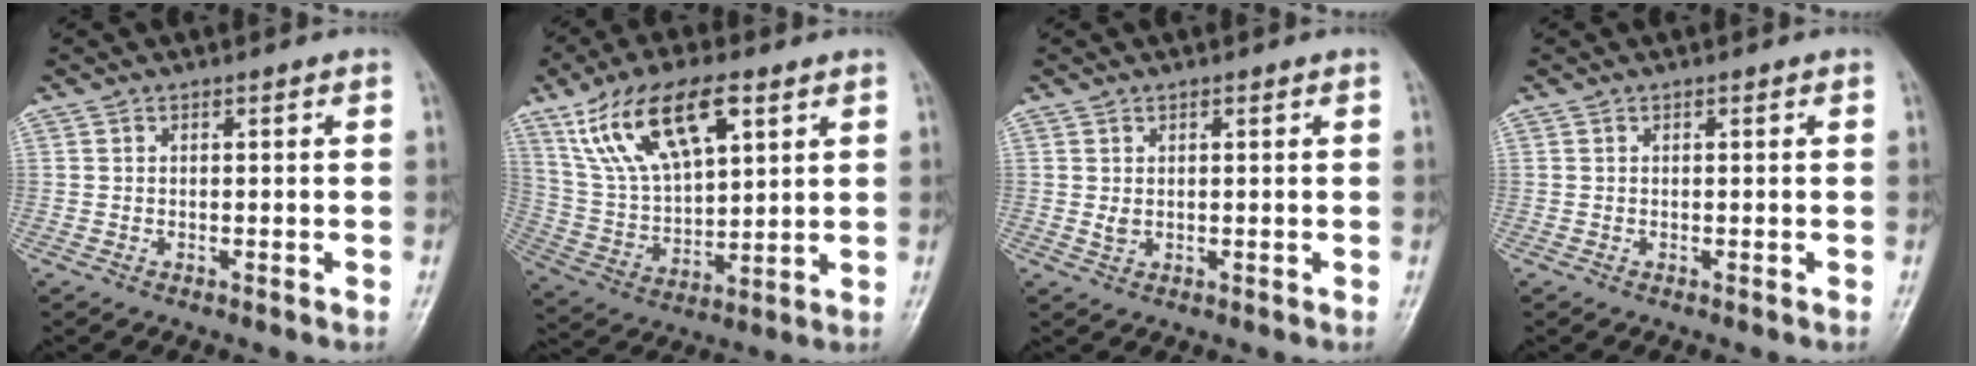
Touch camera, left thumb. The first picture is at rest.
{"total": 17.4, "force": [9.1, 7.8, 12.7], "torque": [-0.216, -0.020, 0.177]}
{"total": 1.5, "force": [0.5, 1.0, 1.1], "torque": [-0.014, -0.005, 0.013]}
{"total": 0.0}